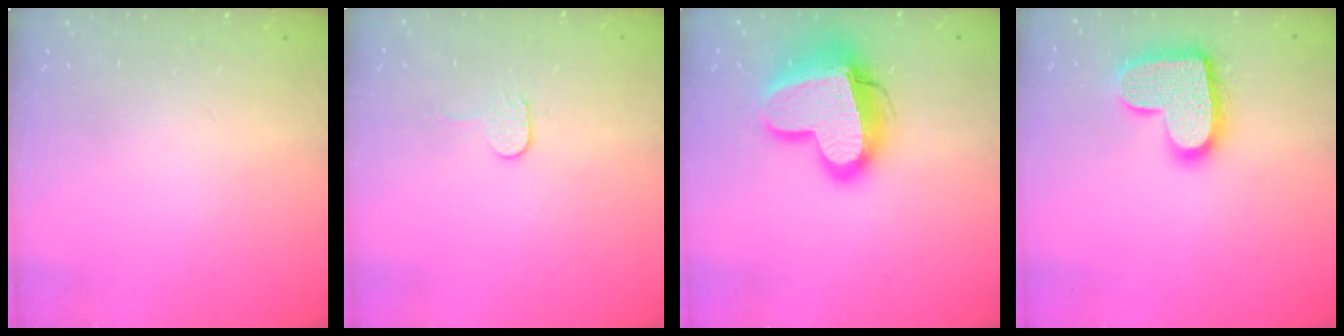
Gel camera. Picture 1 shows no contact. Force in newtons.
{"total": 2.7, "press": 2.7, "slide": 0.2}
{"total": 17.7, "press": 17.6, "slide": 1.5}
{"total": 15.6, "press": 15.6, "slide": 0.8}